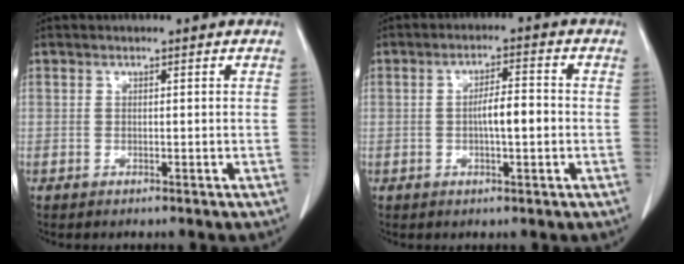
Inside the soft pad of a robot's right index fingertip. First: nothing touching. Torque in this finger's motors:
{"motor_torque": [0.85, -0.24, 0.54, 0.12]}